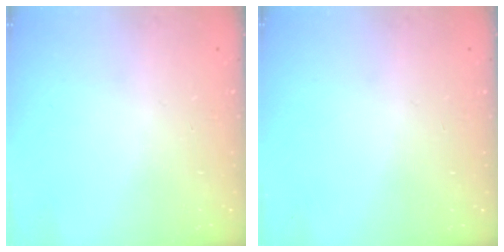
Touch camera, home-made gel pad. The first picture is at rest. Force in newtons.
{"total": 0.0}